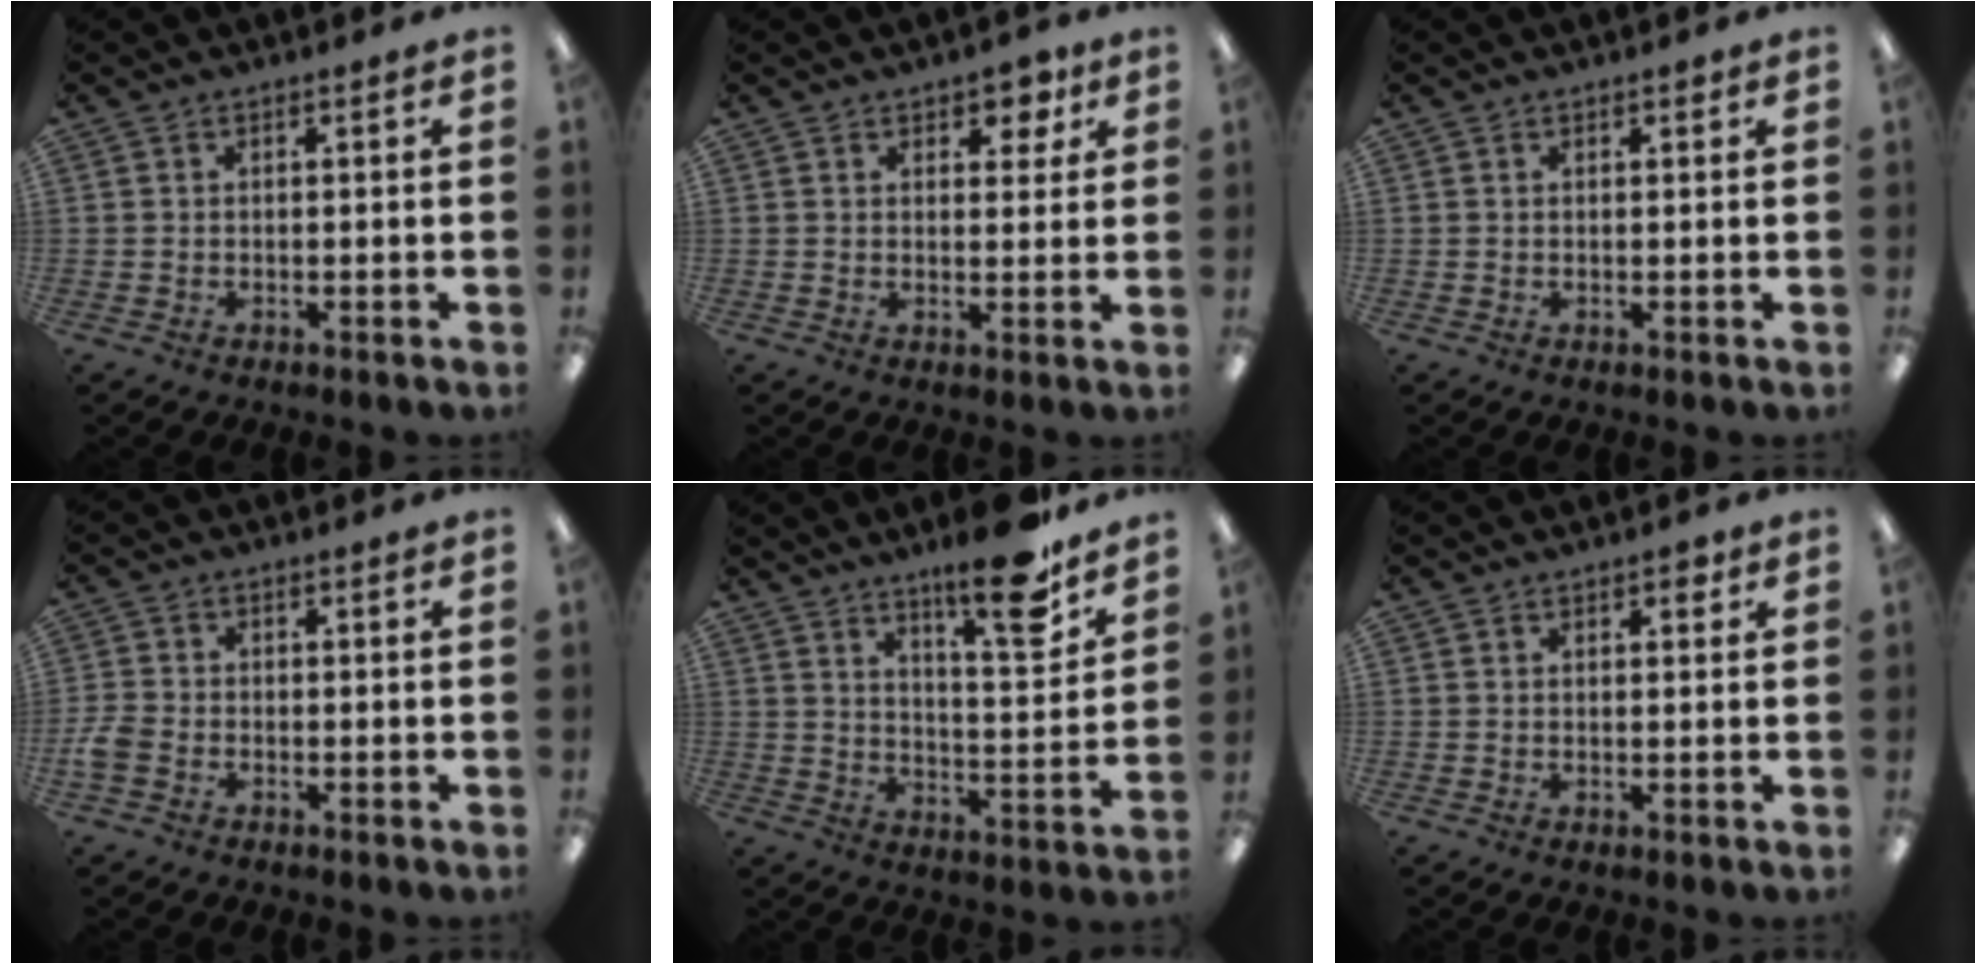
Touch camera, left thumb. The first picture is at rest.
{"total": 4.7, "force": [3.2, 2.6, 2.4], "torque": [-0.014, -0.013, 0.049]}
{"total": 0.8, "force": [0.6, 0.3, 0.4], "torque": [0.000, -0.003, 0.010]}
{"total": 3.7, "force": [-1.5, 2.6, 2.2], "torque": [-0.046, 0.005, -0.028]}
{"total": 15.2, "force": [11.6, 3.2, 9.3], "torque": [-0.132, -0.081, 0.187]}
{"total": 2.0, "force": [1.3, 1.0, 1.2], "torque": [-0.009, -0.004, 0.019]}